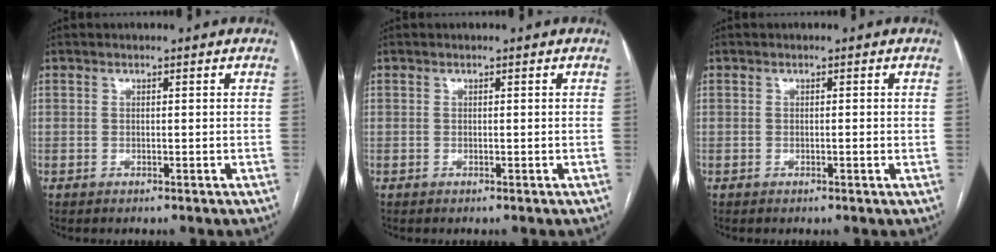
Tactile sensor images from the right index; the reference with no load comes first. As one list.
[{"total": 0.0}, {"total": 0.6, "force": [0.0, 0.1, 0.6], "torque": [-0.012, 0.002, 0.001]}]